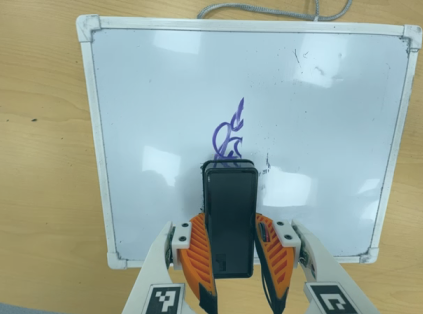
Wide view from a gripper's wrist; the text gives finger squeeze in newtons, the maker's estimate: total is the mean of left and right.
{"total": 9.9, "left": 8.1, "right": 11.7}